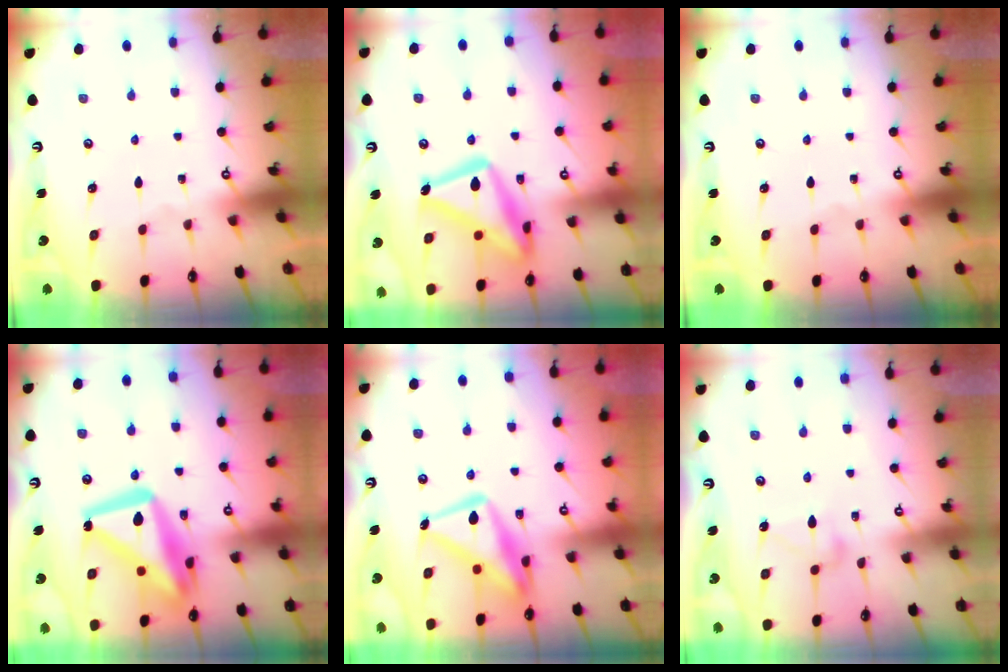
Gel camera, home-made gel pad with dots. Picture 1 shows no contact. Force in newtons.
{"total": 19.6, "press": 19.6, "slide": 1.5}
{"total": 0.0}
{"total": 19.0, "press": 18.9, "slide": 2.4}
{"total": 16.5, "press": 16.4, "slide": 1.5}
{"total": 9.8, "press": 9.8, "slide": 0.1}